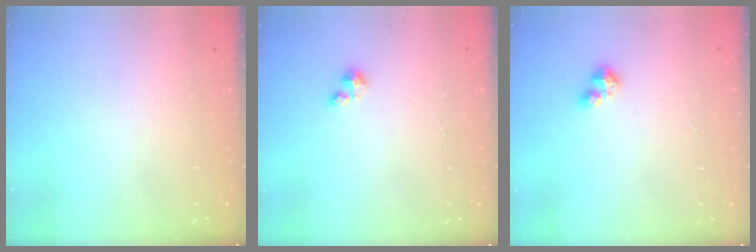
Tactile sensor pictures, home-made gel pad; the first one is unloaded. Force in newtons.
{"total": 1.2, "press": 1.2, "slide": 0.2}
{"total": 2.8, "press": 2.8, "slide": 0.2}